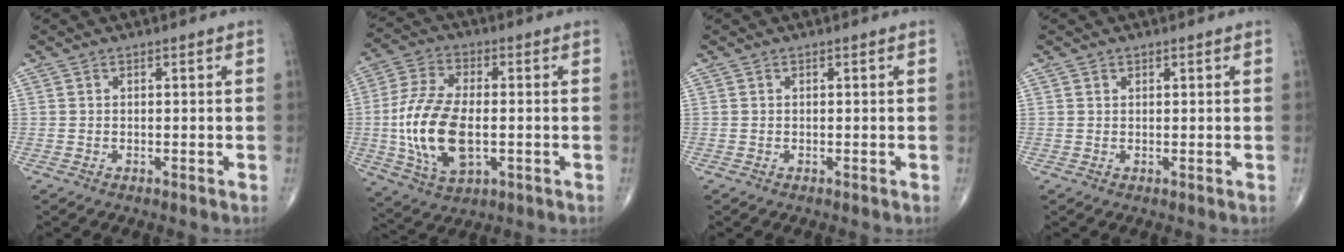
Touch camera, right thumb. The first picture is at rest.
{"total": 16.0, "force": [-1.9, 8.3, 13.6], "torque": [-0.278, 0.002, -0.030]}
{"total": 0.0}
{"total": 0.7, "force": [0.5, 0.5, 0.1], "torque": [0.006, -0.003, 0.005]}